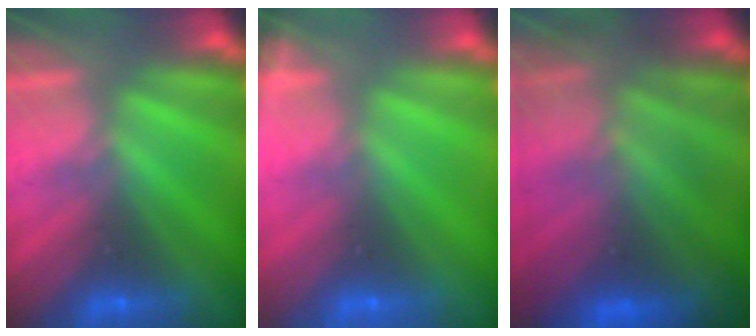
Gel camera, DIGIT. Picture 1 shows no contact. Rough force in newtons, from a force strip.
{"total": 1.1}
{"total": 7.4}